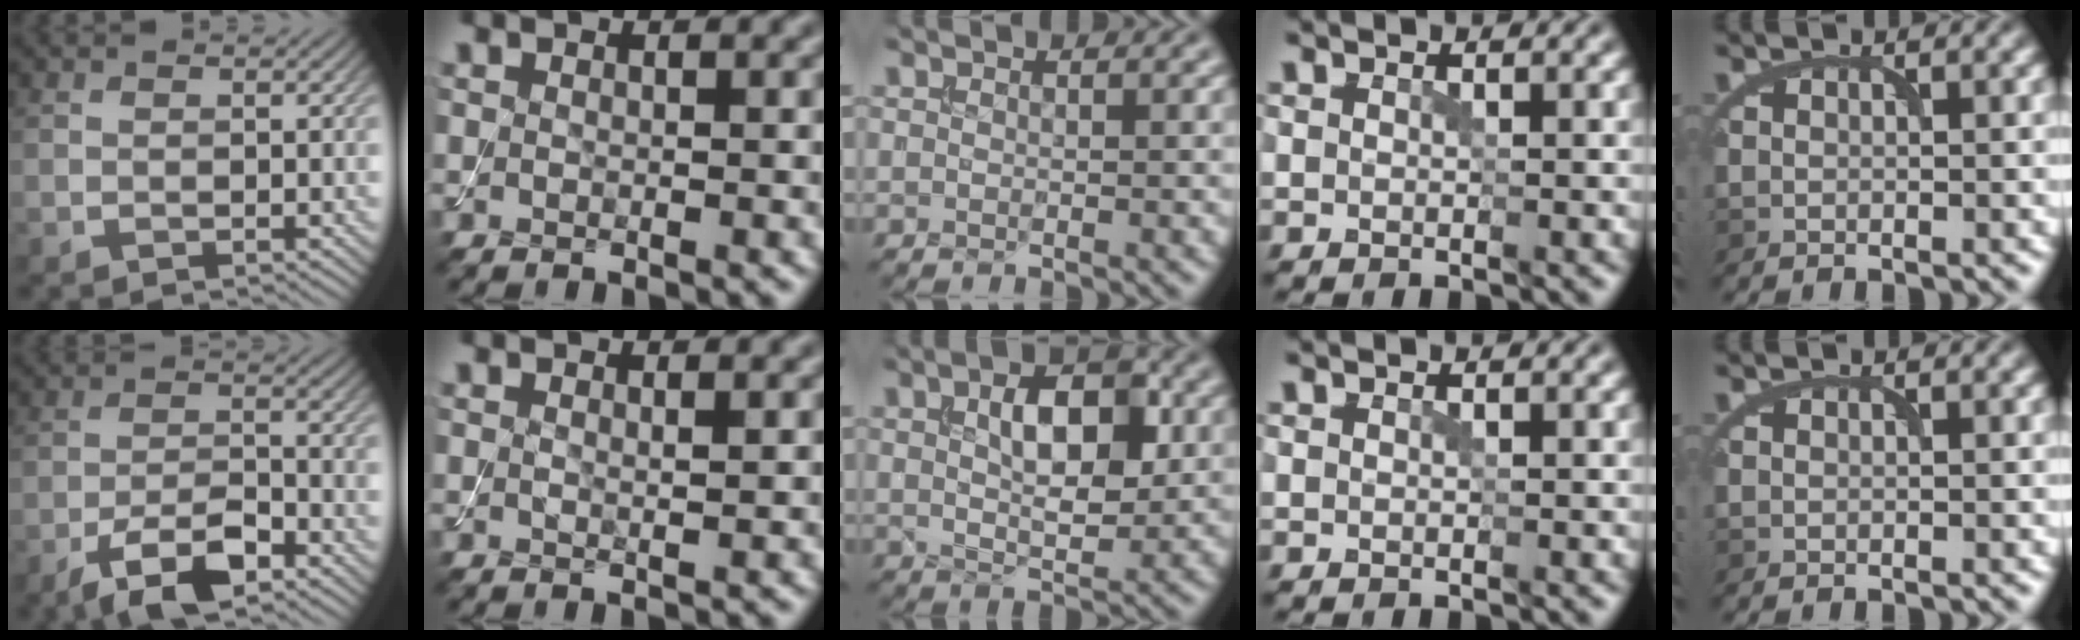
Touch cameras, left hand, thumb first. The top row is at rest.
{"thumb": {"total": 6.7, "force": [-4.5, 2.1, 4.5], "torque": [-0.086, 0.004, -0.087]}, "index": {"total": 0.7, "force": [0.3, 0.1, 0.5], "torque": [-0.007, -0.003, 0.004]}, "middle": {"total": 5.4, "force": [1.3, 2.7, 4.5], "torque": [-0.076, 0.006, 0.021]}}